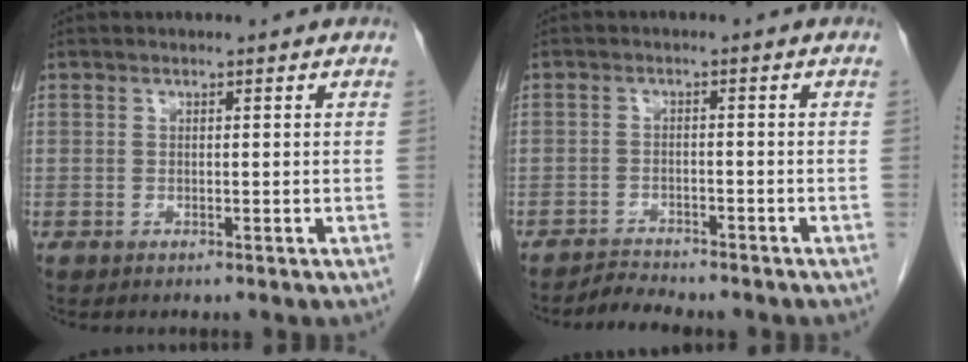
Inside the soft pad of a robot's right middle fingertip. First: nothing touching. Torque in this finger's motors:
{"motor_torque": [0.01, 0.00, 0.03, 0.00]}